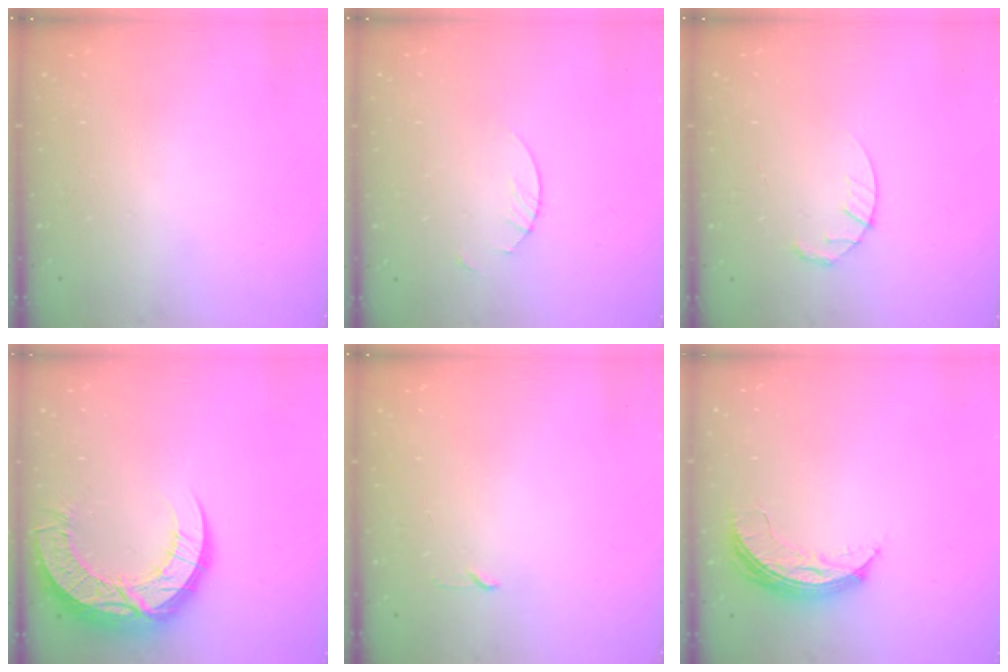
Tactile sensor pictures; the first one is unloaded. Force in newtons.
{"total": 1.8, "press": 1.8, "slide": 0.2}
{"total": 3.9, "press": 3.9, "slide": 0.5}
{"total": 16.5, "press": 16.5, "slide": 1.2}
{"total": 2.3, "press": 2.2, "slide": 0.3}
{"total": 8.2, "press": 8.2, "slide": 0.1}